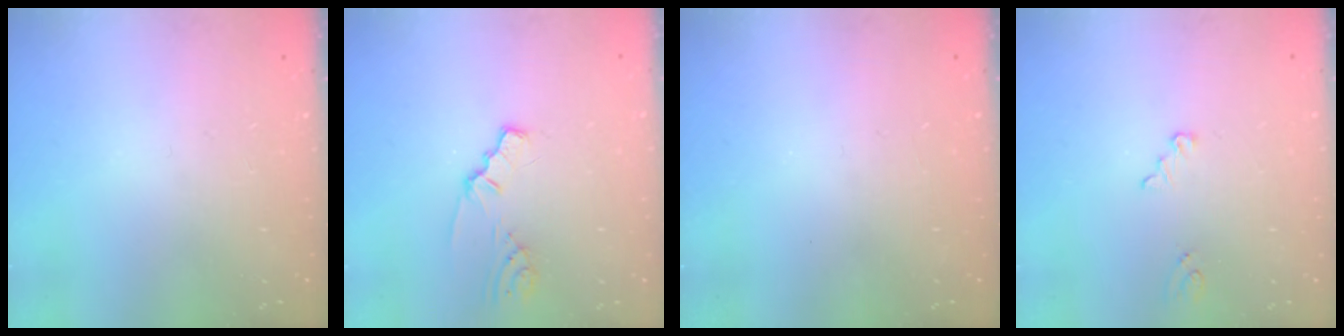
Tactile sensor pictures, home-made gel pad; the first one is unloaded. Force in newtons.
{"total": 1.5, "press": 1.5, "slide": 0.1}
{"total": 0.0}
{"total": 2.6, "press": 2.5, "slide": 0.3}